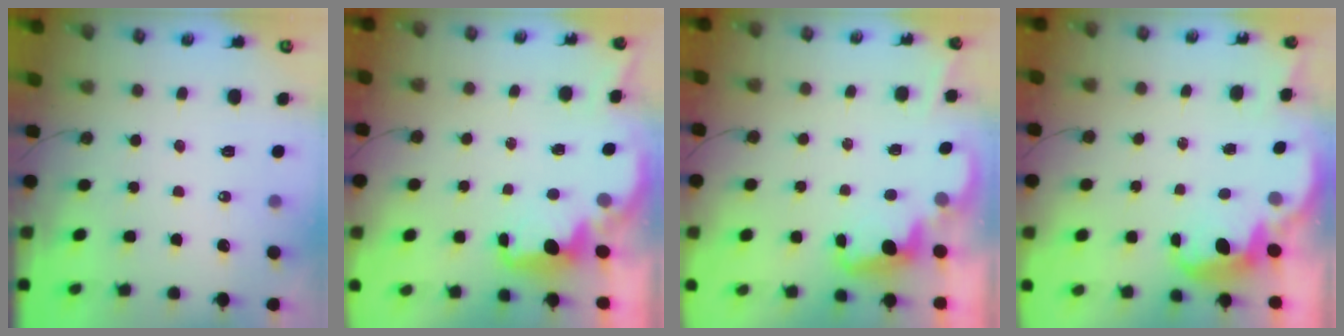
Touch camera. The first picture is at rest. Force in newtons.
{"total": 2.2, "press": 2.0, "slide": 0.8}
{"total": 2.3, "press": 2.2, "slide": 0.6}
{"total": 2.5, "press": 2.4, "slide": 0.6}